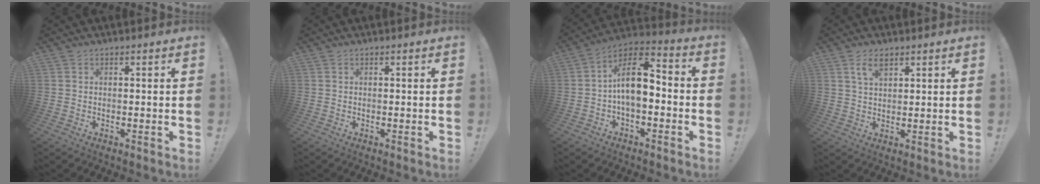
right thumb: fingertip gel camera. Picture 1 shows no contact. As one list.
[{"total": 0.0}, {"total": 12.2, "force": [-0.2, 6.6, 10.2], "torque": [-0.178, 0.015, -0.002]}, {"total": 4.9, "force": [2.7, 2.3, 3.3], "torque": [-0.057, -0.004, 0.049]}]